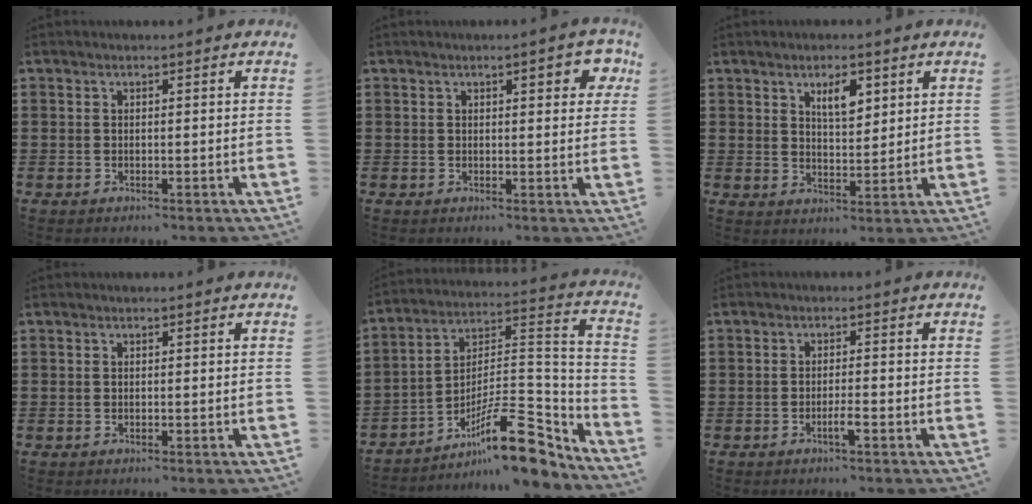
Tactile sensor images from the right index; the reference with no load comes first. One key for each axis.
{"total": 3.4, "fx": 1.4, "fy": 1.1, "fz": 2.9, "tx": -0.029, "ty": -0.003, "tz": 0.014}
{"total": 4.3, "fx": 2.4, "fy": 1.7, "fz": 3.1, "tx": -0.052, "ty": 0.002, "tz": 0.037}
{"total": 0.0}
{"total": 15.4, "fx": -10.2, "fy": 4.4, "fz": 10.6, "tx": -0.163, "ty": 0.031, "tz": -0.181}
{"total": 2.2, "fx": -1.1, "fy": 0.1, "fz": 1.9, "tx": -0.032, "ty": 0.001, "tz": -0.020}